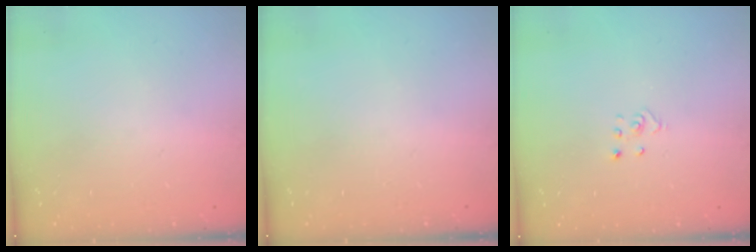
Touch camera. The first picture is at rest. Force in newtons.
{"total": 0.0}
{"total": 2.3, "press": 2.3, "slide": 0.2}